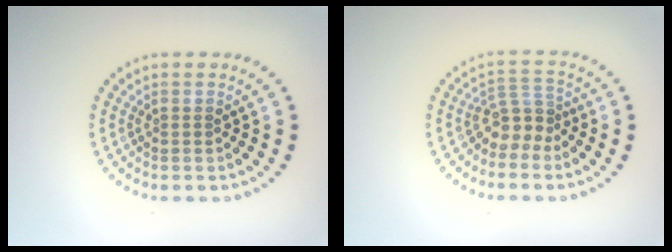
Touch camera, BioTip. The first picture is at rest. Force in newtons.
{"total": 2.9, "press": 2.1, "slide": 2.1}